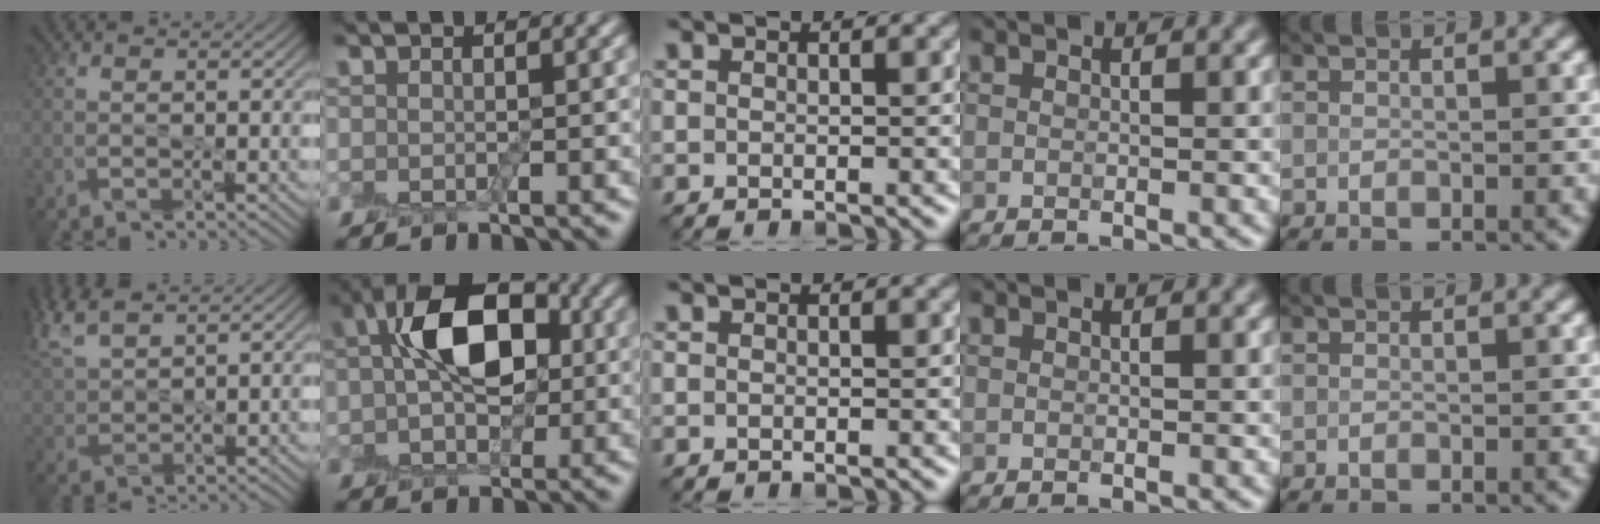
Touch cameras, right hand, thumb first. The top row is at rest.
{"thumb": {"total": 6.9, "force": [5.4, 1.6, 3.9], "torque": [-0.120, 0.024, 0.115]}, "index": {"total": 9.4, "force": [1.8, 5.7, 7.3], "torque": [-0.122, 0.021, 0.020]}}